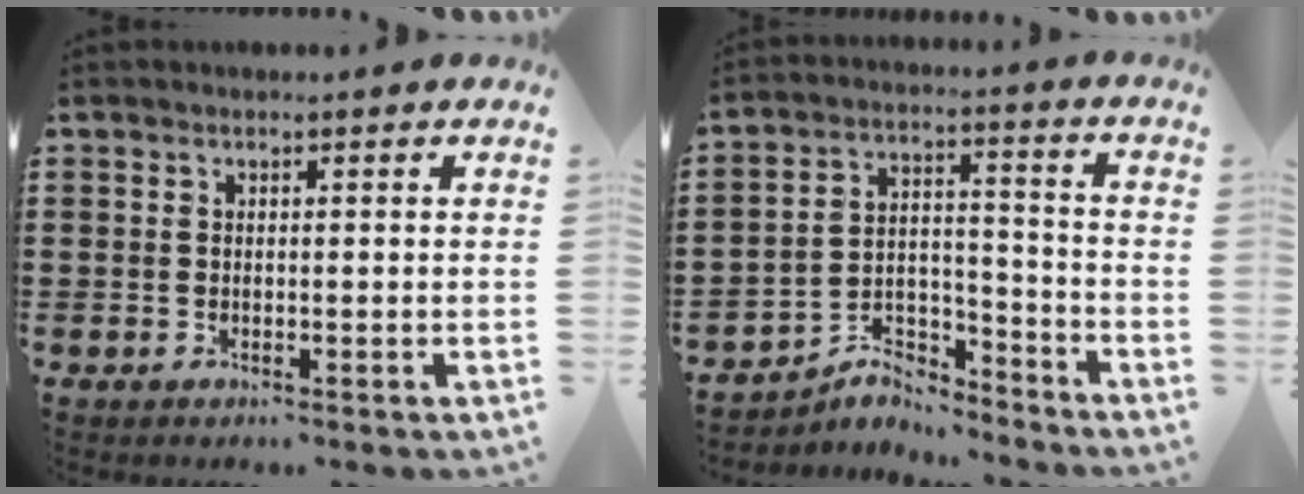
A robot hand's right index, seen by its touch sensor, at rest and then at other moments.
{"total": 6.5, "force": [-6.0, 1.8, 1.6], "torque": [-0.032, 0.014, -0.117]}